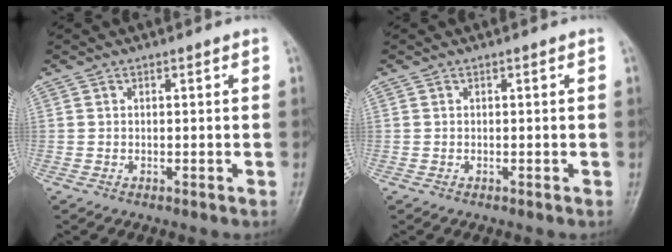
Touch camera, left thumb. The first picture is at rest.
{"total": 0.0}